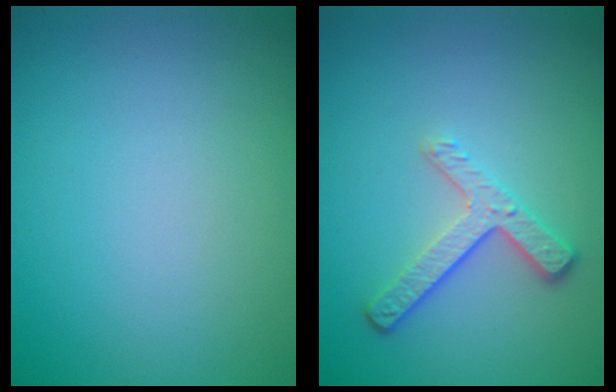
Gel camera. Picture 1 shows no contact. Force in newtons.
{"total": 3.4, "press": 2.6, "slide": 2.3}